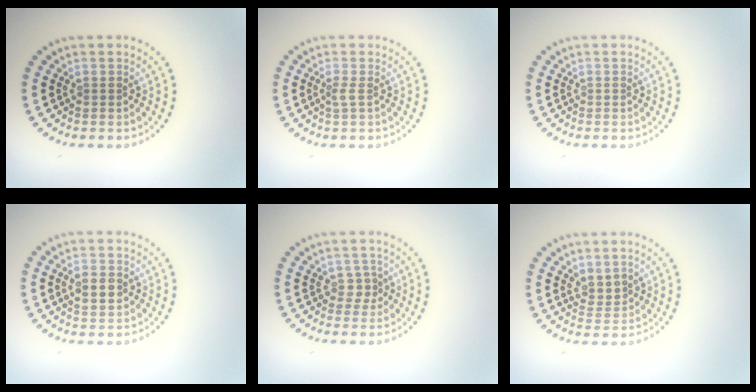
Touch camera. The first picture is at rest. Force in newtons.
{"total": 0.9, "press": 0.6, "slide": 0.6}
{"total": 0.0}
{"total": 2.6, "press": 2.6, "slide": 0.2}
{"total": 1.1, "press": 0.9, "slide": 0.7}
{"total": 1.6, "press": 1.3, "slide": 0.9}